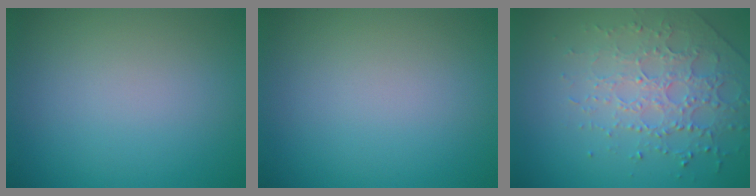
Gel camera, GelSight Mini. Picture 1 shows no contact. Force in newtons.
{"total": 0.0}
{"total": 3.0, "press": 2.8, "slide": 1.1}